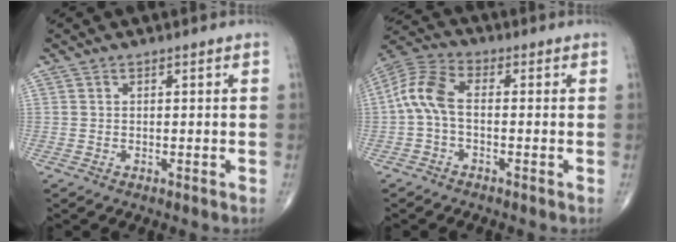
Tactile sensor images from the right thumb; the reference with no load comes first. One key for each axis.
{"total": 7.8, "fx": -0.8, "fy": 4.1, "fz": 6.5, "tx": -0.142, "ty": 0.025, "tz": -0.029}